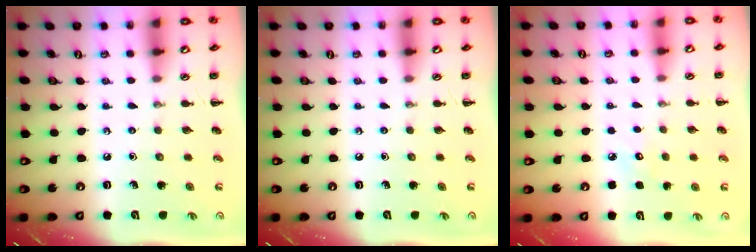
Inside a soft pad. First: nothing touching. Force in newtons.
{"total": 0.0}
{"total": 4.2, "press": 4.0, "slide": 1.1}